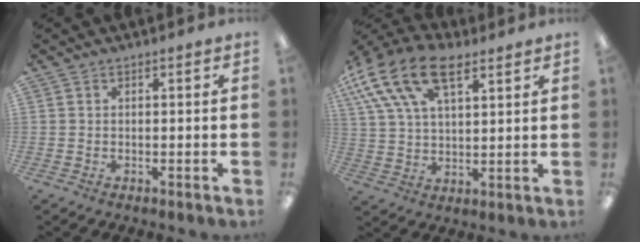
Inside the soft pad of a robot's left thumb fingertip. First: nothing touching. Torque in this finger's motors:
{"motor_torque": [0.63, 0.38, 1.46, -1.31, 0.47]}